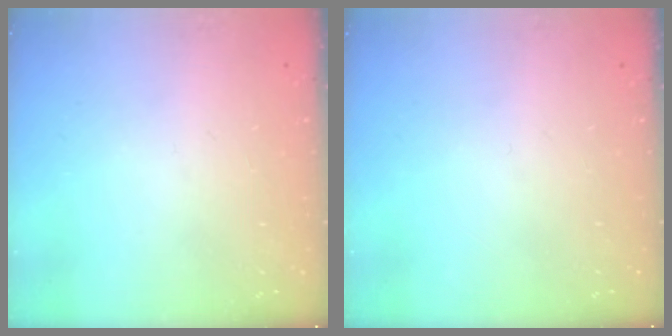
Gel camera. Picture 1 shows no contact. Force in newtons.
{"total": 0.0}